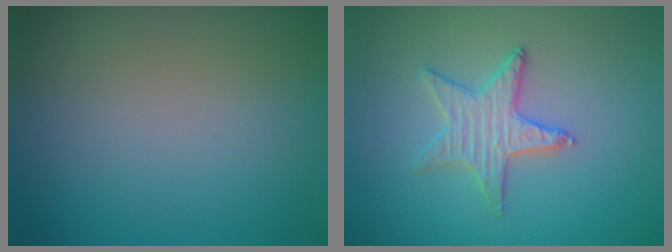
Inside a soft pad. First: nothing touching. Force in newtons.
{"total": 3.0, "press": 3.0, "slide": 0.1}